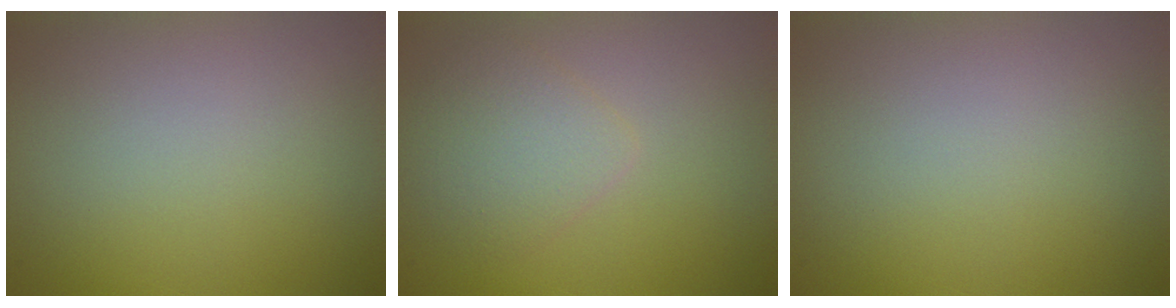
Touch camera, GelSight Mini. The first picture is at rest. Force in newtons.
{"total": 2.6, "press": 2.5, "slide": 0.1}
{"total": 0.0}